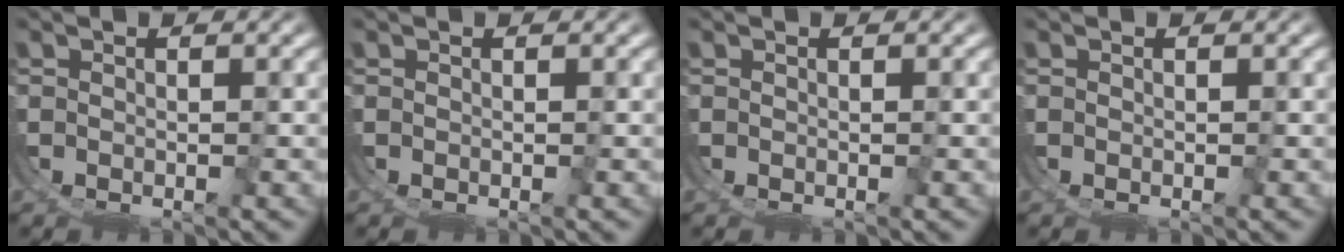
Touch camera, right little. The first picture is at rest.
{"total": 0.0}
{"total": 0.0}
{"total": 0.0}